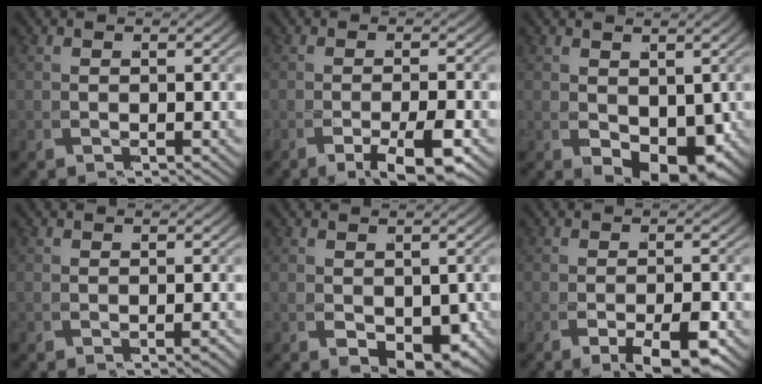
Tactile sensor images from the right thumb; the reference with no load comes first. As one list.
[{"total": 3.2, "force": [-1.8, -0.7, 2.5], "torque": [-0.045, 0.004, -0.033]}, {"total": 4.9, "force": [-1.0, 2.9, 3.8], "torque": [-0.076, -0.025, -0.002]}, {"total": 0.7, "force": [-0.5, -0.4, 0.3], "torque": [-0.012, -0.005, -0.005]}, {"total": 3.5, "force": [-1.0, 1.9, 2.7], "torque": [-0.049, -0.019, -0.003]}, {"total": 3.2, "force": [-1.9, 0.0, 2.6], "torque": [-0.051, -0.005, -0.028]}]